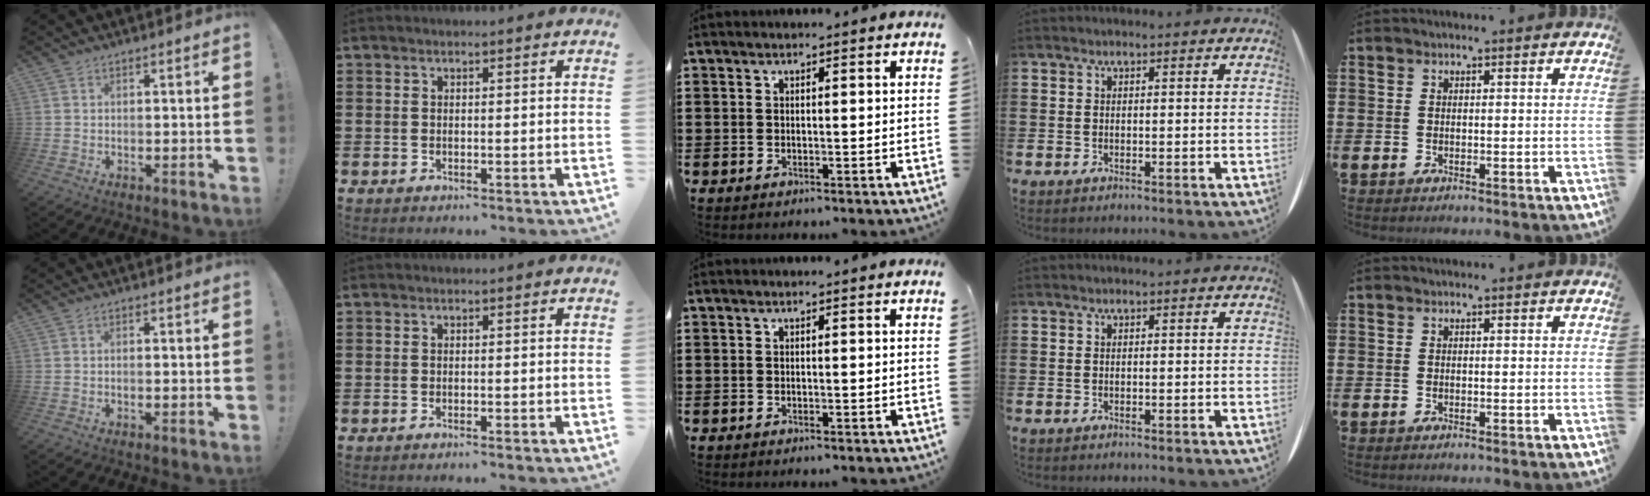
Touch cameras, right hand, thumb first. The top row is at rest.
{"thumb": {"total": 0.5, "force": [-0.3, 0.0, 0.4], "torque": [-0.007, -0.001, -0.005]}, "index": {"total": 0.7, "force": [-0.6, -0.2, 0.1], "torque": [-0.004, -0.004, -0.011]}}